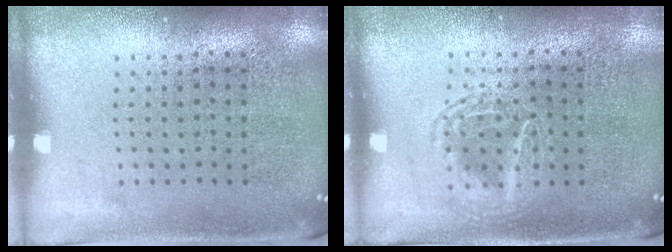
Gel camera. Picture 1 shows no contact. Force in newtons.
{"total": 1.1, "press": 1.1, "slide": 0.2}